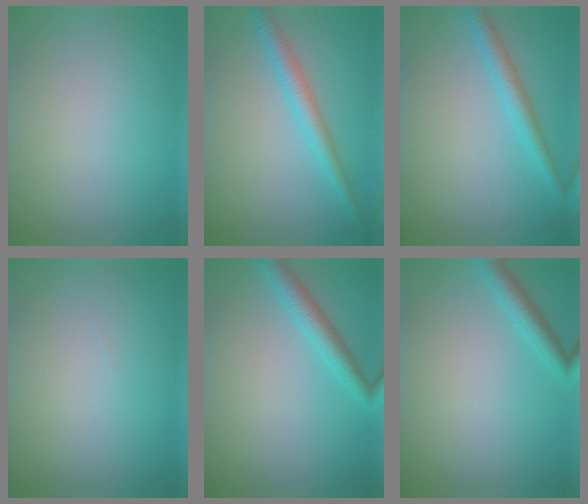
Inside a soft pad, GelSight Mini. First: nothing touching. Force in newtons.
{"total": 3.0, "press": 3.0, "slide": 0.2}
{"total": 2.7, "press": 2.7, "slide": 0.2}
{"total": 0.0}
{"total": 3.0, "press": 3.0, "slide": 0.0}
{"total": 2.5, "press": 2.4, "slide": 0.1}